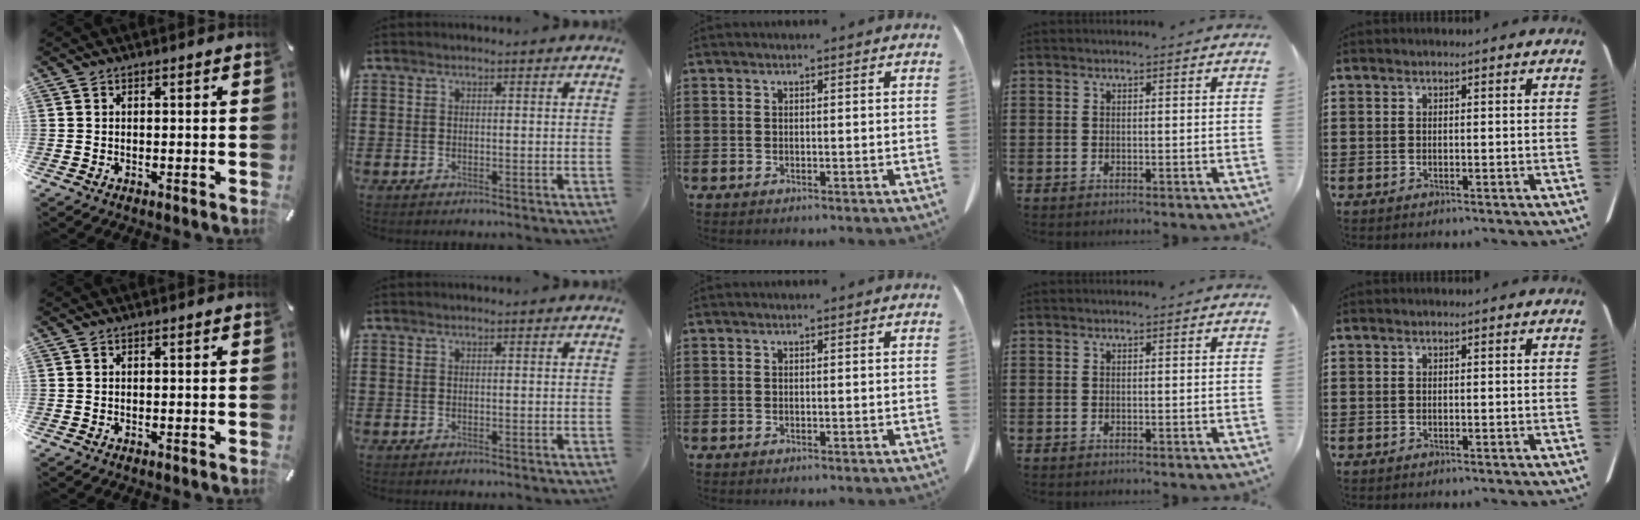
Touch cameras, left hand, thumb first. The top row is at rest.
{}